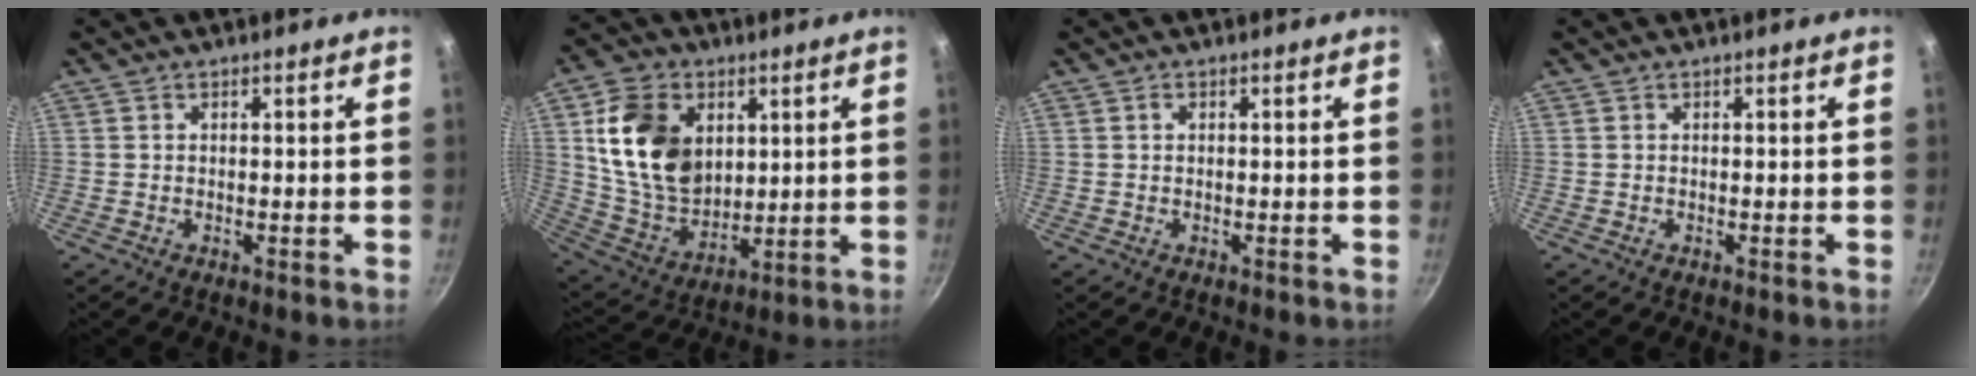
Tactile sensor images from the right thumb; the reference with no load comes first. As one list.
[{"total": 17.8, "force": [4.7, 12.9, 11.3], "torque": [-0.176, -0.016, 0.098]}, {"total": 0.7, "force": [0.2, 0.5, 0.4], "torque": [-0.007, 0.004, 0.004]}, {"total": 0.0}]